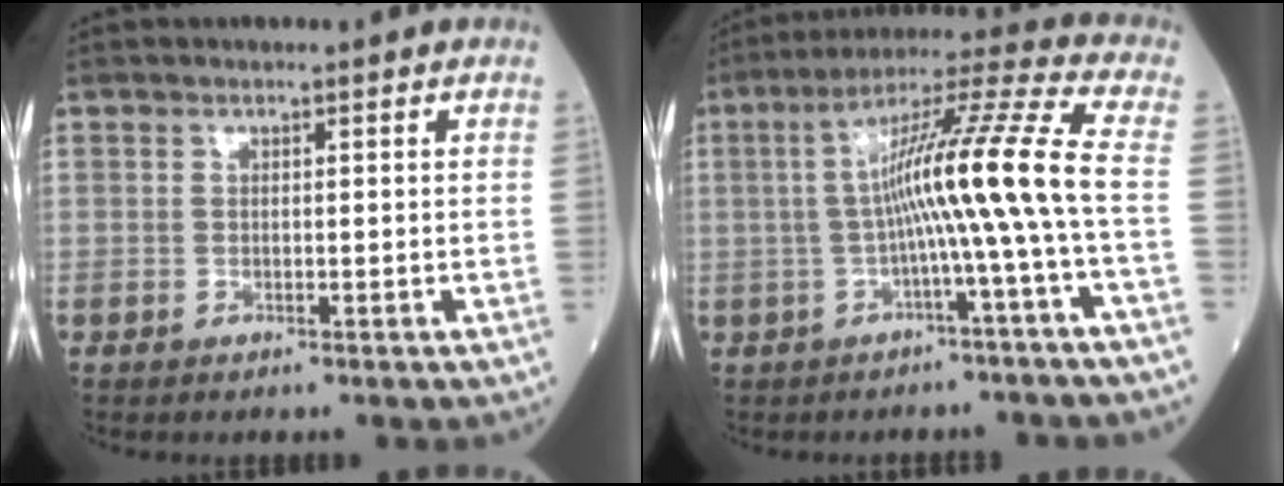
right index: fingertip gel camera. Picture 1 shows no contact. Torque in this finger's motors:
{"motor_torque": [1.51, -0.21, 0.82, 0.21]}